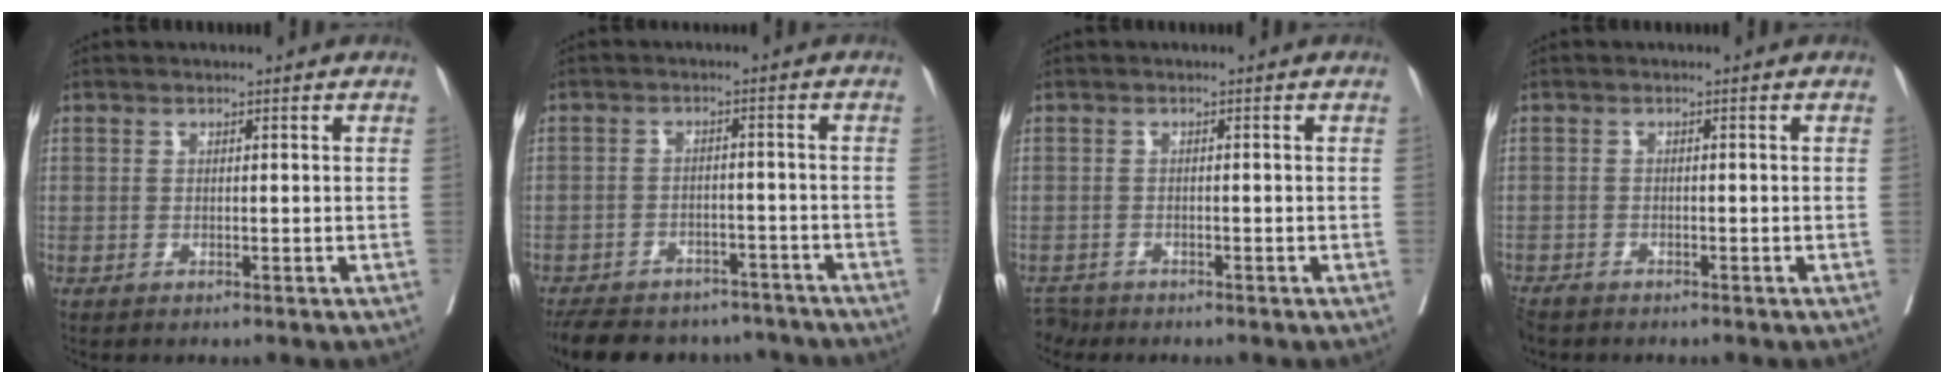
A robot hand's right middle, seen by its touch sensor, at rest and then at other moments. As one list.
[{"total": 16.3, "force": [-13.9, 6.6, 5.4], "torque": [-0.129, 0.001, -0.186]}, {"total": 1.9, "force": [-1.8, 0.5, -0.3], "torque": [0.005, -0.006, -0.033]}, {"total": 3.1, "force": [-2.8, 1.1, 0.9], "torque": [-0.015, -0.008, -0.049]}]